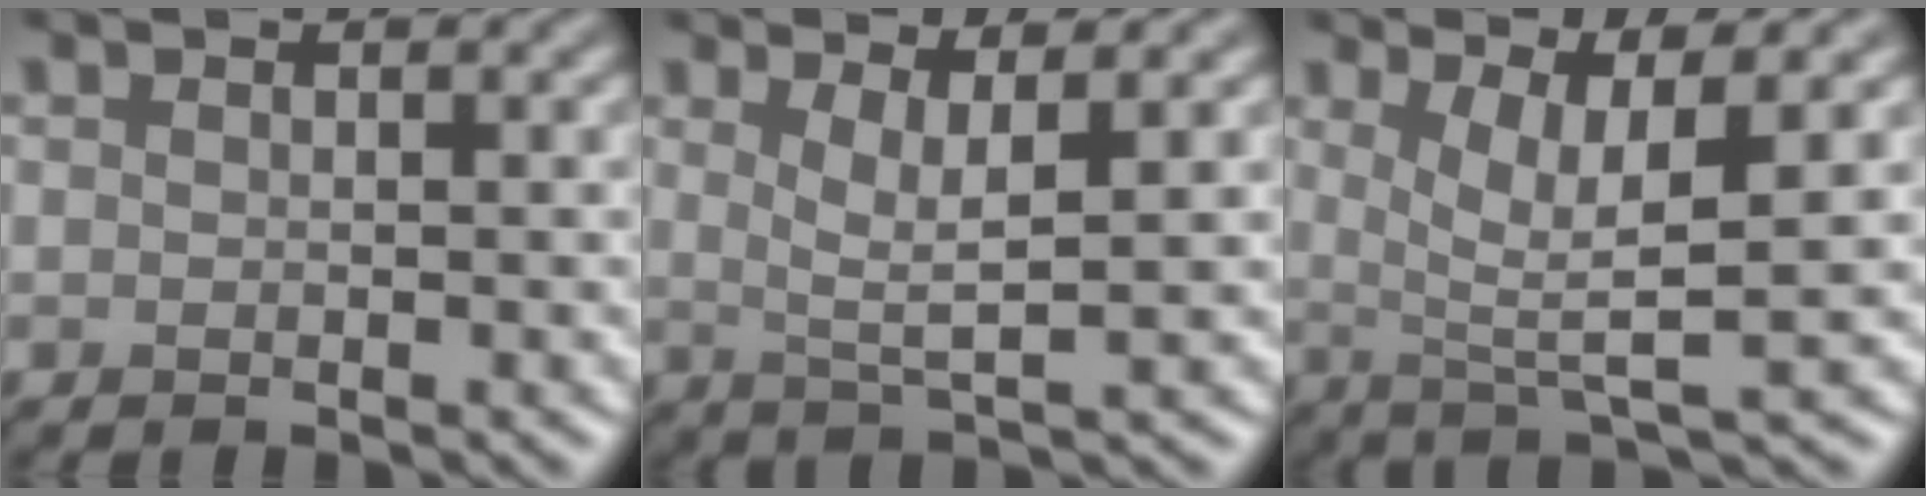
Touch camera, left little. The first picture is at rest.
{"total": 3.3, "force": [1.2, 0.6, 2.9], "torque": [-0.052, -0.008, 0.025]}
{"total": 5.3, "force": [1.4, 1.1, 5.0], "torque": [-0.084, -0.006, 0.026]}